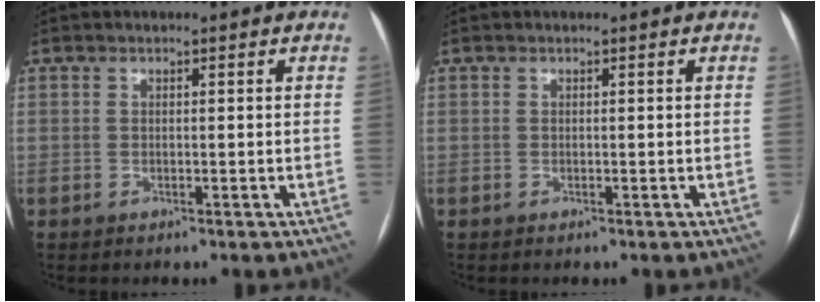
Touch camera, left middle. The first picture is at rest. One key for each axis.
{"total": 0.0}